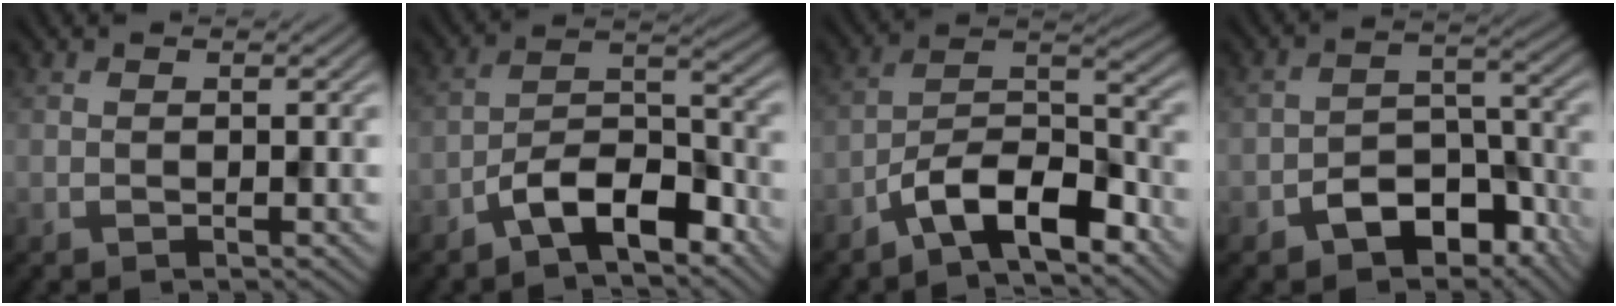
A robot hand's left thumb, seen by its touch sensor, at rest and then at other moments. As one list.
[{"total": 8.0, "force": [-5.4, 3.1, 5.1], "torque": [-0.081, 0.013, -0.112]}, {"total": 9.6, "force": [-6.5, 3.3, 6.2], "torque": [-0.097, 0.009, -0.136]}, {"total": 8.7, "force": [-5.0, 5.1, 4.9], "torque": [-0.069, -0.010, -0.088]}]